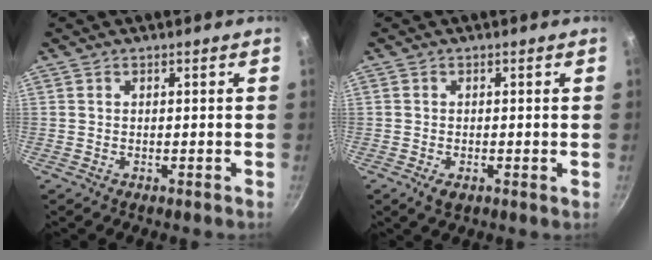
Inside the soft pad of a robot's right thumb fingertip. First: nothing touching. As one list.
[{"total": 2.2, "force": [-0.8, 1.1, 1.8], "torque": [-0.034, -0.006, -0.016]}]